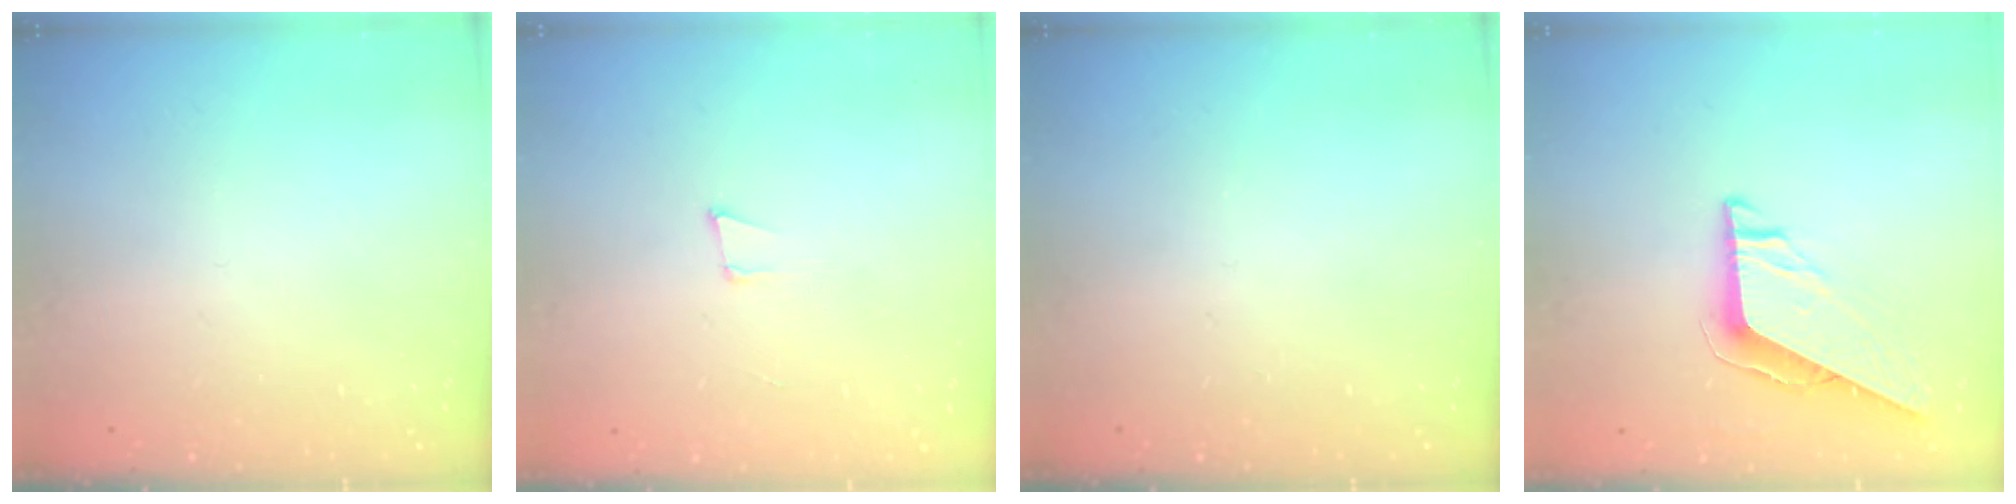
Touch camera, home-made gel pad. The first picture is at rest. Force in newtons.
{"total": 4.2, "press": 3.2, "slide": 2.7}
{"total": 0.0}
{"total": 9.5, "press": 9.4, "slide": 0.9}